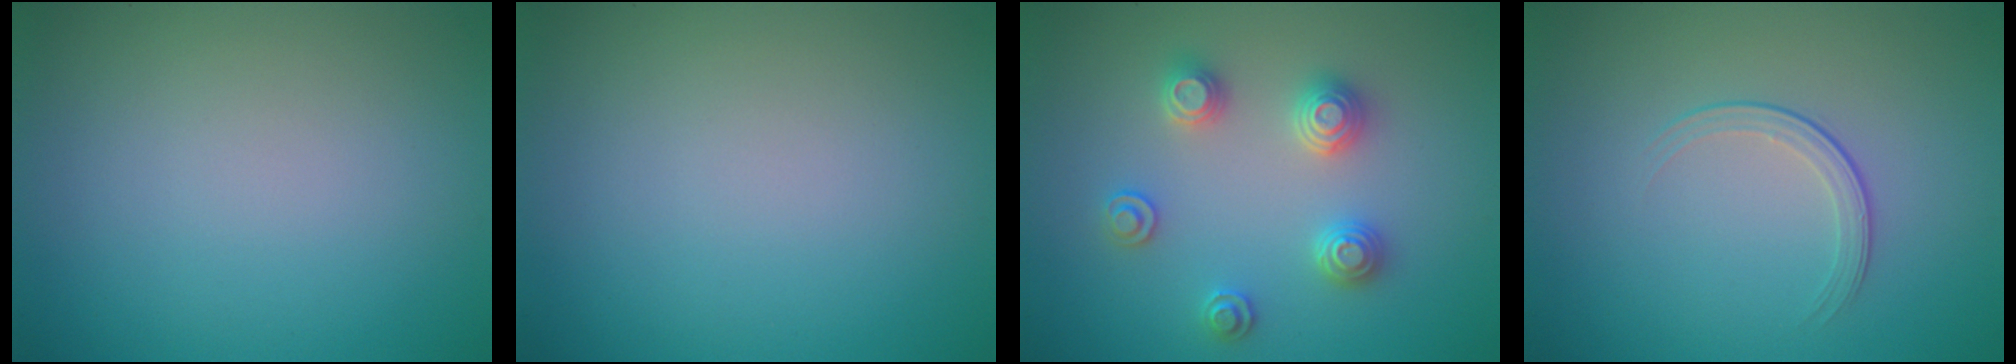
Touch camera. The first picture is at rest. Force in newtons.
{"total": 0.0}
{"total": 2.9, "press": 2.8, "slide": 0.3}
{"total": 1.7, "press": 0.9, "slide": 1.4}